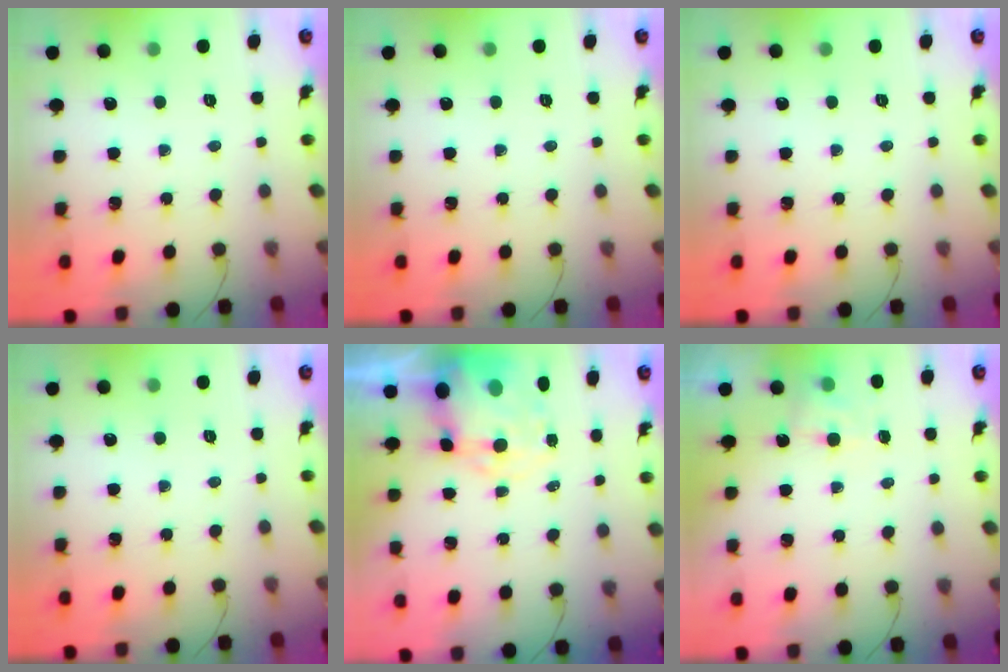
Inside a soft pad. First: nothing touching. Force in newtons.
{"total": 0.0}
{"total": 0.0}
{"total": 0.0}
{"total": 10.2, "press": 9.9, "slide": 2.3}
{"total": 3.9, "press": 3.6, "slide": 1.3}